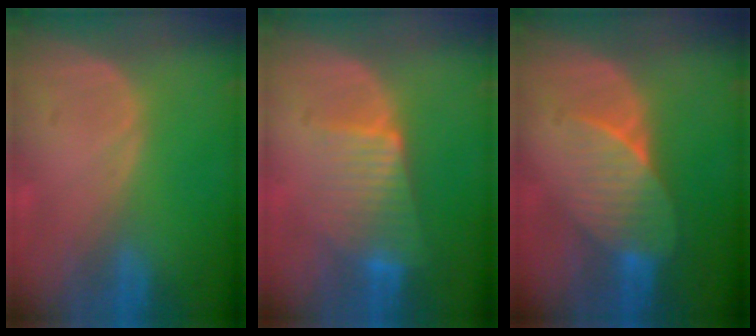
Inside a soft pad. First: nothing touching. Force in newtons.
{"total": 6.5, "press": 6.1, "slide": 2.3}
{"total": 7.1, "press": 6.5, "slide": 2.8}